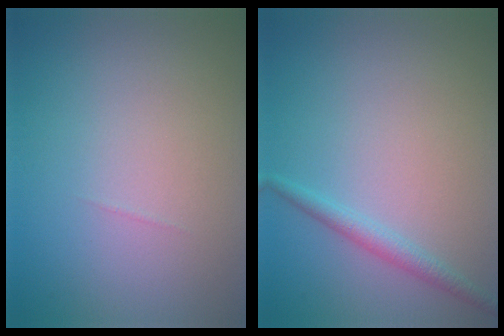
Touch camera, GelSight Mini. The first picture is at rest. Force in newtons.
{"total": 1.6, "press": 1.6, "slide": 0.1}